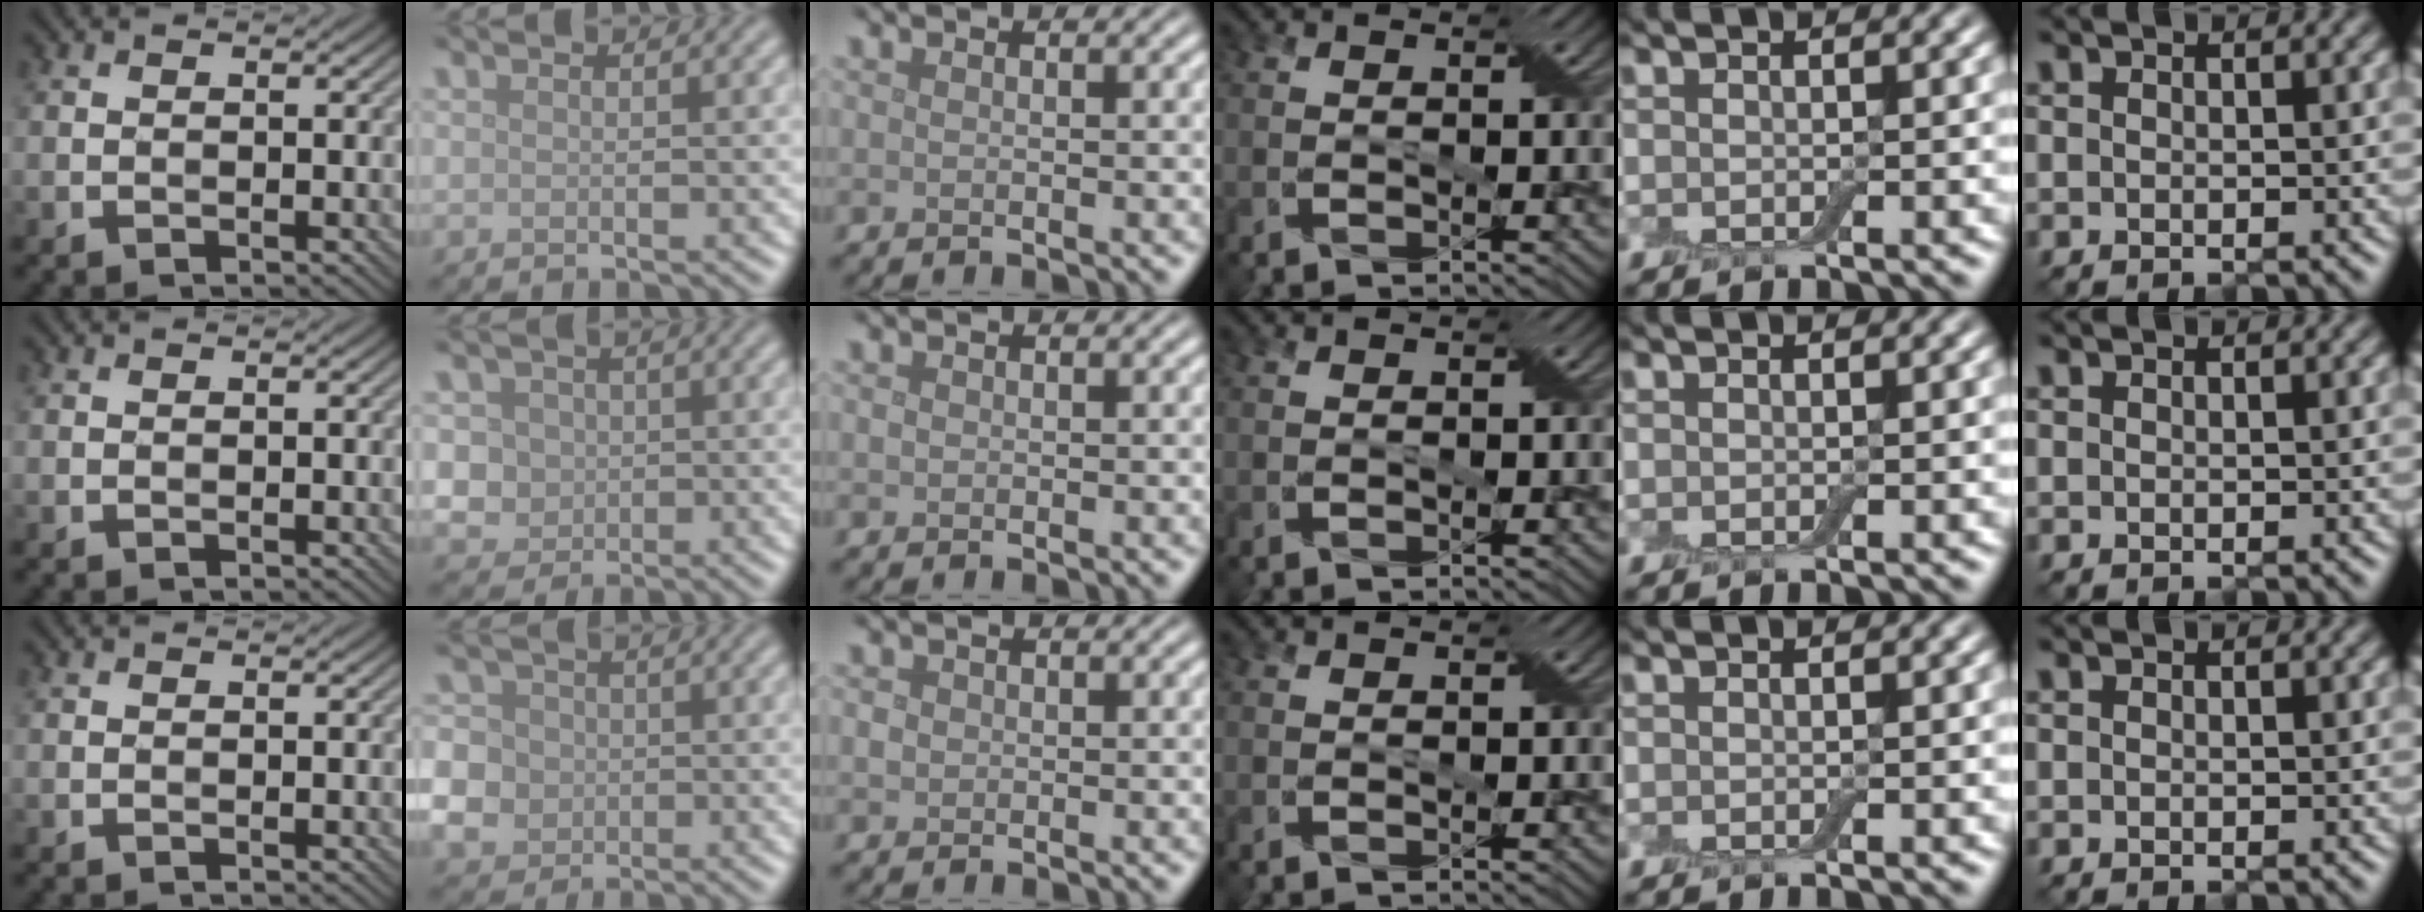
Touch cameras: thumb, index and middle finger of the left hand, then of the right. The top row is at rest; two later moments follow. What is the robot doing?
{"motion": "press", "object": "electronic device side button"}